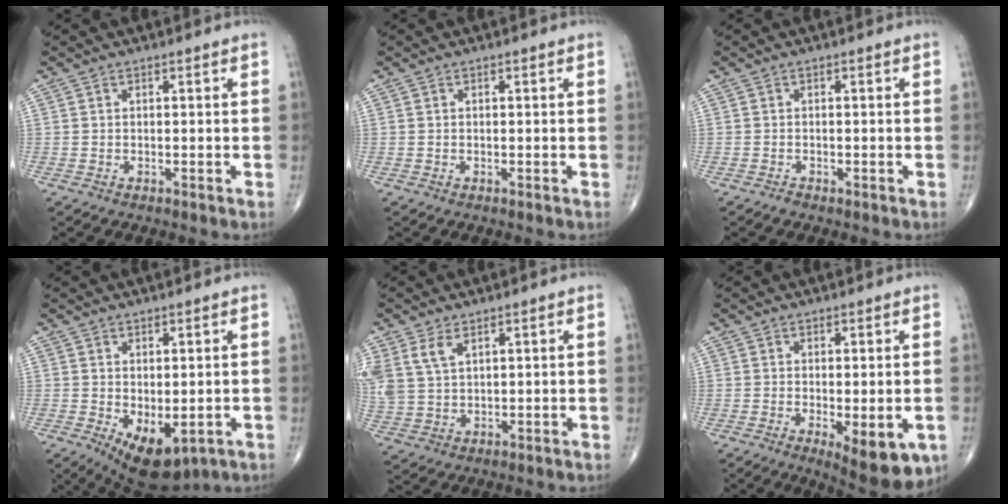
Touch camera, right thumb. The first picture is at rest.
{"total": 0.0}
{"total": 0.6, "force": [-0.5, 0.3, 0.1], "torque": [-0.003, -0.001, -0.011]}
{"total": 8.9, "force": [-2.7, 4.6, 7.1], "torque": [-0.096, -0.008, -0.023]}
{"total": 6.6, "force": [3.4, 3.9, 4.1], "torque": [-0.090, -0.004, 0.080]}
{"total": 9.9, "force": [-3.4, 3.9, 8.4], "torque": [-0.103, -0.014, -0.042]}